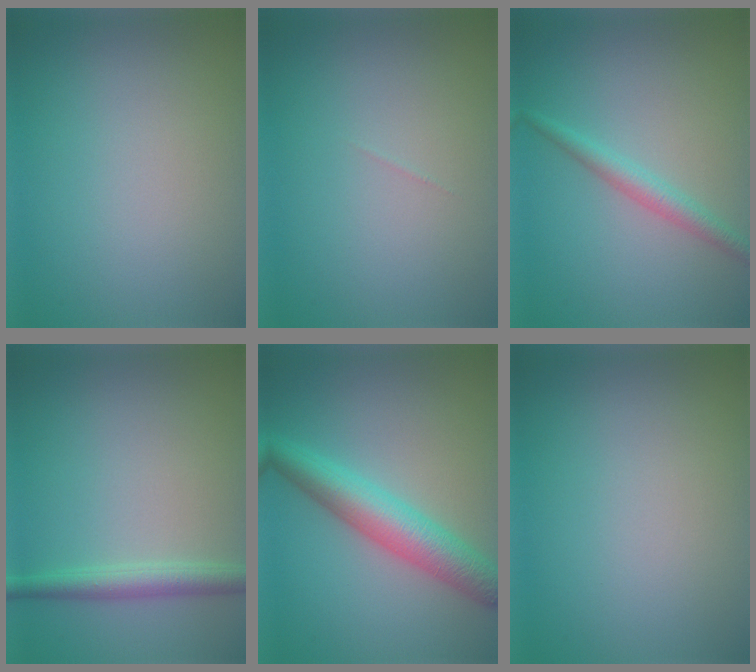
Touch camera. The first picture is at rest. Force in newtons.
{"total": 0.0}
{"total": 2.1, "press": 2.1, "slide": 0.1}
{"total": 2.7, "press": 2.7, "slide": 0.1}
{"total": 5.7, "press": 5.7, "slide": 0.1}
{"total": 0.0}